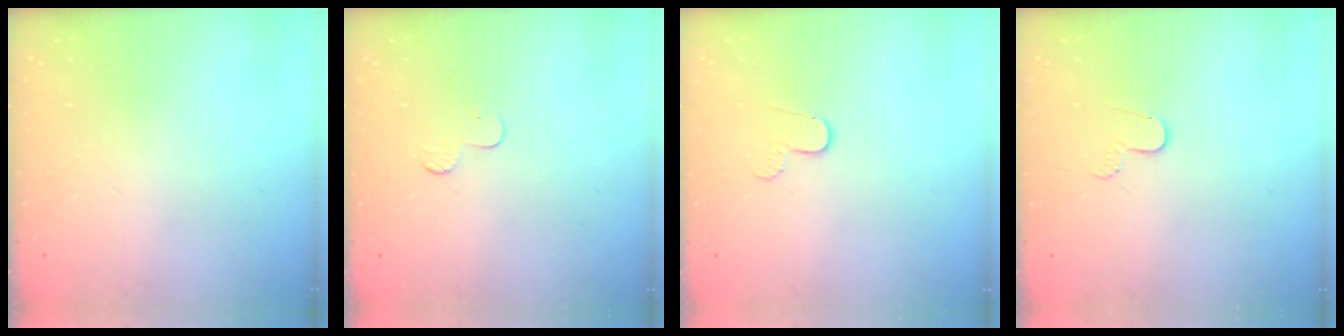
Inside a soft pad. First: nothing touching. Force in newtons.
{"total": 4.4, "press": 4.4, "slide": 0.4}
{"total": 4.5, "press": 4.5, "slide": 0.3}
{"total": 4.9, "press": 4.8, "slide": 0.4}